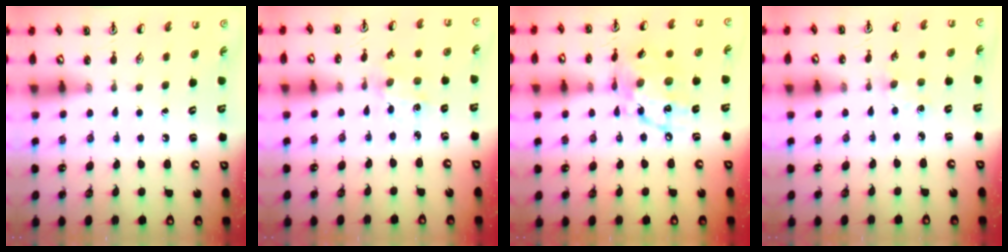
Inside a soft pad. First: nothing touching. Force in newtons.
{"total": 0.9, "press": 0.9, "slide": 0.2}
{"total": 15.1, "press": 15.0, "slide": 0.7}
{"total": 2.8, "press": 2.7, "slide": 0.5}